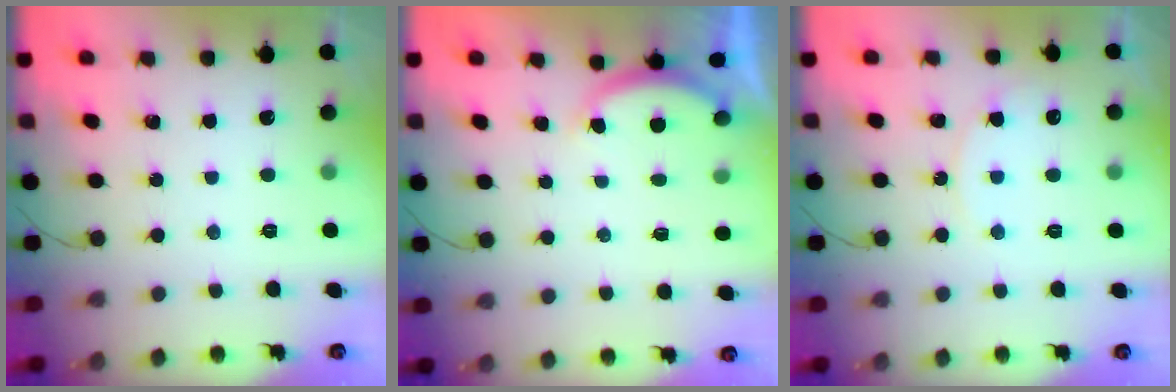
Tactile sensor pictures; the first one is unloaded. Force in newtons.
{"total": 2.5, "press": 2.4, "slide": 0.6}
{"total": 6.0, "press": 6.0, "slide": 0.5}